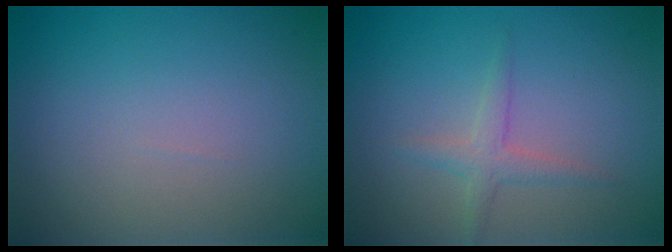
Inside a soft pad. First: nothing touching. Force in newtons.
{"total": 1.9, "press": 1.9, "slide": 0.1}